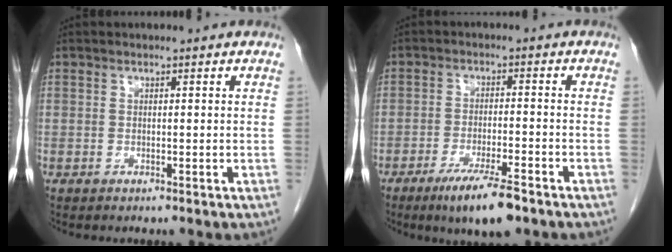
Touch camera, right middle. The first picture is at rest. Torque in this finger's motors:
{"motor_torque": [1.55, -0.58, 0.38, 0.17]}